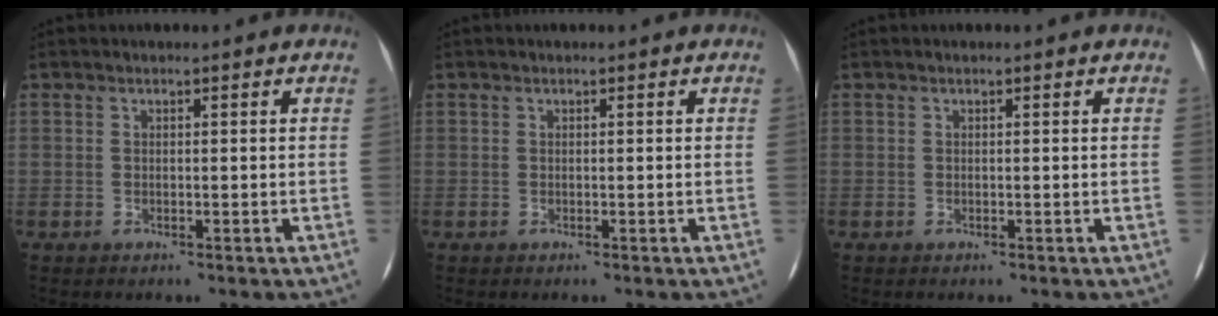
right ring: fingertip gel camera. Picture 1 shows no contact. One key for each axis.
{"total": 0.0}
{"total": 0.0}